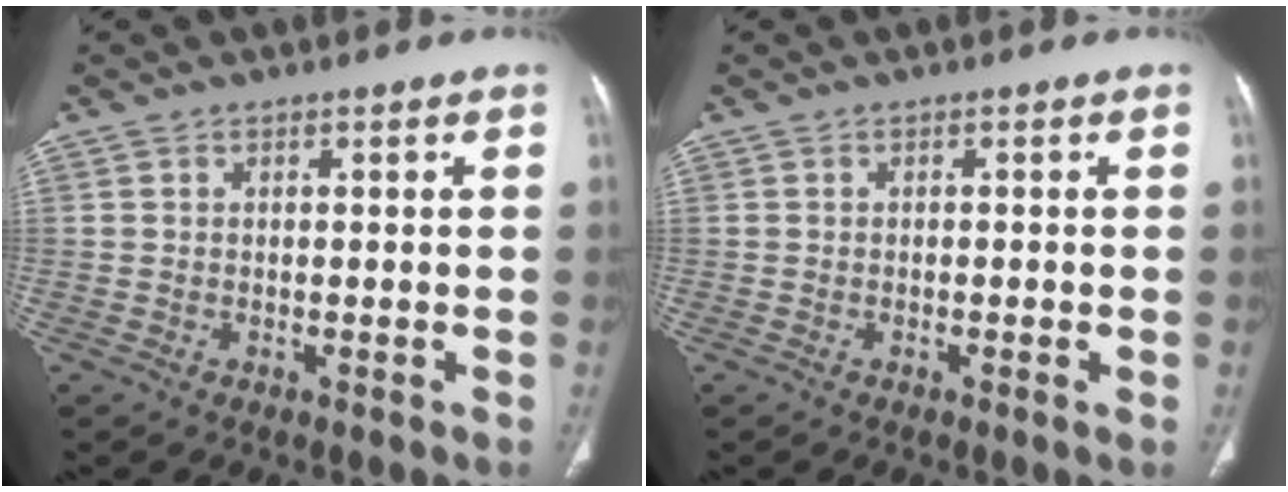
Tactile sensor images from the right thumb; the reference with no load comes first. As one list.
[{"total": 1.0, "force": [-0.2, 0.2, 0.9], "torque": [-0.013, 0.000, -0.004]}]